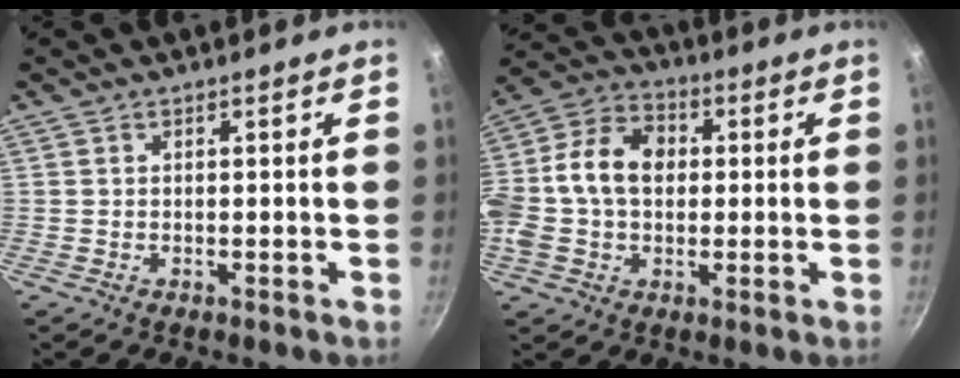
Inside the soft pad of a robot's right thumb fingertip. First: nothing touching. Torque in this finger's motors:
{"motor_torque": [2.16, 2.33, 1.19, -0.80, 0.17]}